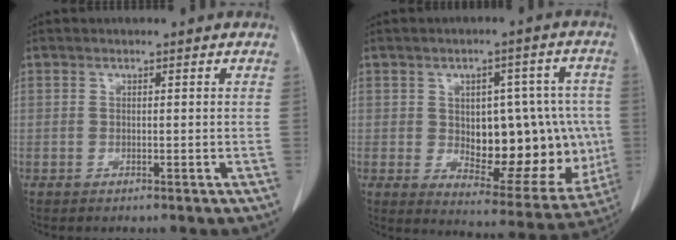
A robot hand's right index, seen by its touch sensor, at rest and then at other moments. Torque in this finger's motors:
{"motor_torque": [0.97, -0.47, 0.33, 0.08]}